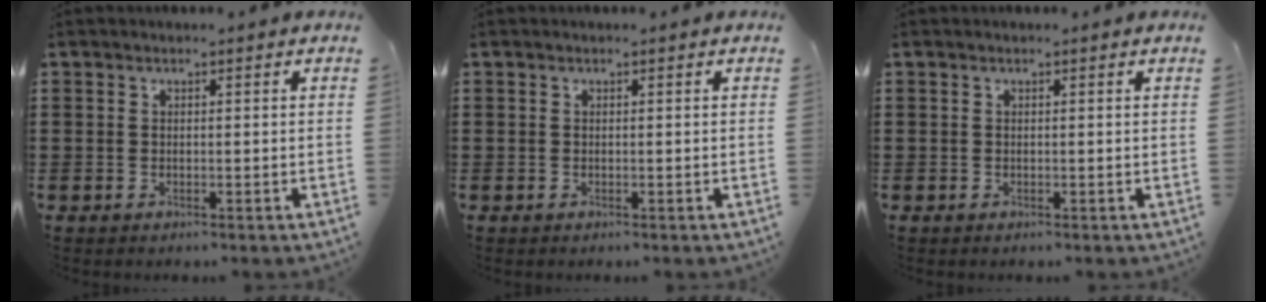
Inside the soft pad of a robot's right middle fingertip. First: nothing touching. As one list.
[{"total": 0.0}, {"total": 0.0}]